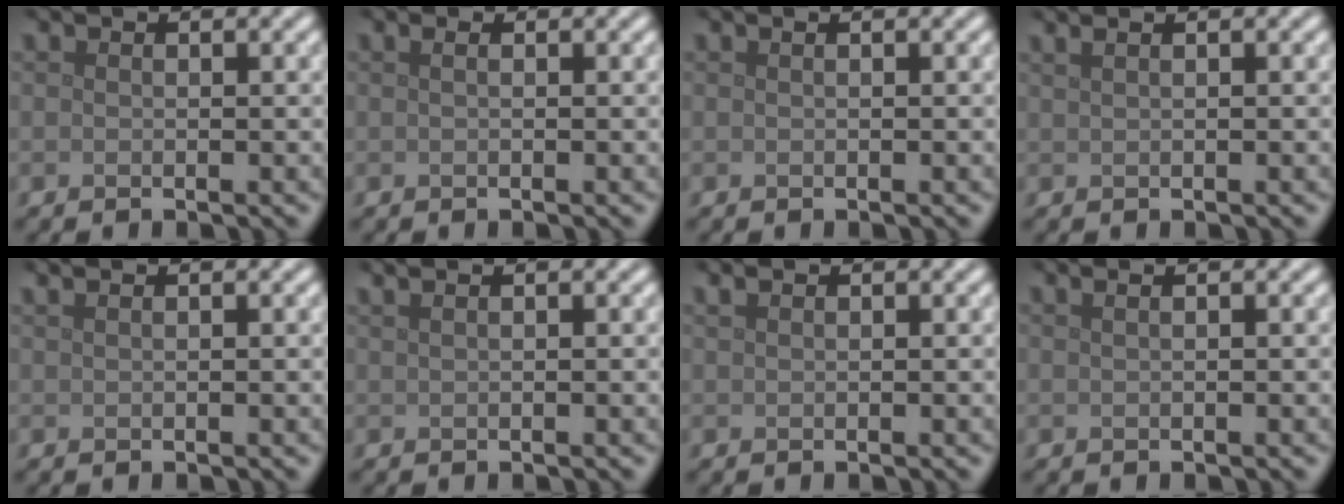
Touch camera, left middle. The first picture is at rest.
{"total": 0.7, "force": [0.3, 0.3, 0.6], "torque": [-0.012, 0.002, 0.001]}
{"total": 0.6, "force": [0.2, 0.2, 0.5], "torque": [-0.005, 0.004, -0.001]}
{"total": 3.0, "force": [1.8, 1.5, 1.9], "torque": [-0.015, 0.014, 0.001]}
{"total": 1.9, "force": [1.2, 0.9, 1.2], "torque": [-0.012, 0.004, 0.001]}
{"total": 3.0, "force": [1.8, 1.6, 1.9], "torque": [-0.014, 0.017, -0.001]}
{"total": 0.8, "force": [0.6, 0.2, 0.4], "torque": [-0.009, 0.005, 0.013]}
{"total": 2.3, "force": [1.2, 1.2, 1.6], "torque": [-0.005, 0.010, -0.009]}